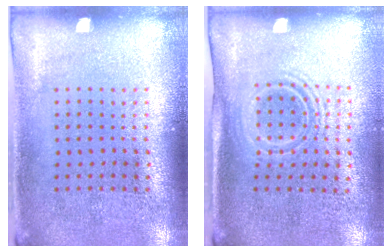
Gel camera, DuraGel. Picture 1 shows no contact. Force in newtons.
{"total": 1.6, "press": 1.2, "slide": 1.1}